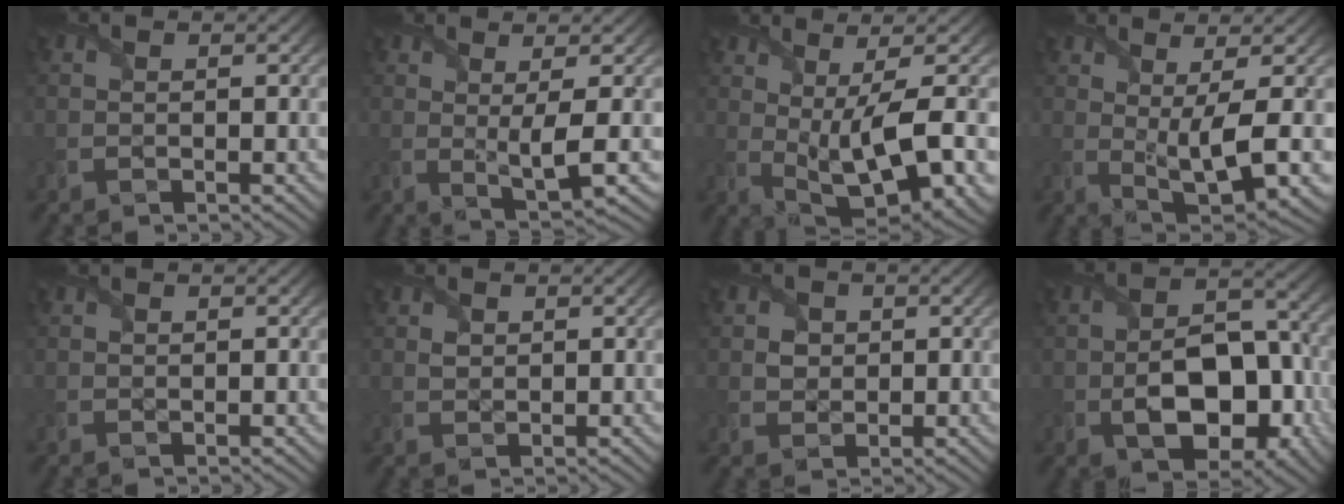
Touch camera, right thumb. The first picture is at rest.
{"total": 4.3, "force": [0.5, 0.5, 4.2], "torque": [-0.087, 0.005, 0.011]}
{"total": 12.4, "force": [0.8, 4.1, 11.6], "torque": [-0.208, 0.002, 0.036]}
{"total": 7.9, "force": [0.7, 2.0, 7.7], "torque": [-0.141, 0.000, 0.018]}
{"total": 0.0}
{"total": 1.1, "force": [0.4, 0.9, 0.5], "torque": [-0.013, -0.003, 0.008]}
{"total": 2.3, "force": [0.3, 2.1, 0.9], "torque": [-0.022, -0.003, 0.001]}
{"total": 11.7, "force": [-3.3, 7.1, 8.6], "torque": [-0.148, -0.022, -0.041]}